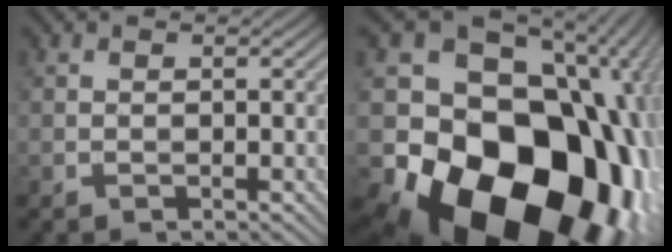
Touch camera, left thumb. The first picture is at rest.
{"total": 22.5, "force": [-5.9, 17.1, 13.4], "torque": [-0.243, -0.052, -0.072]}